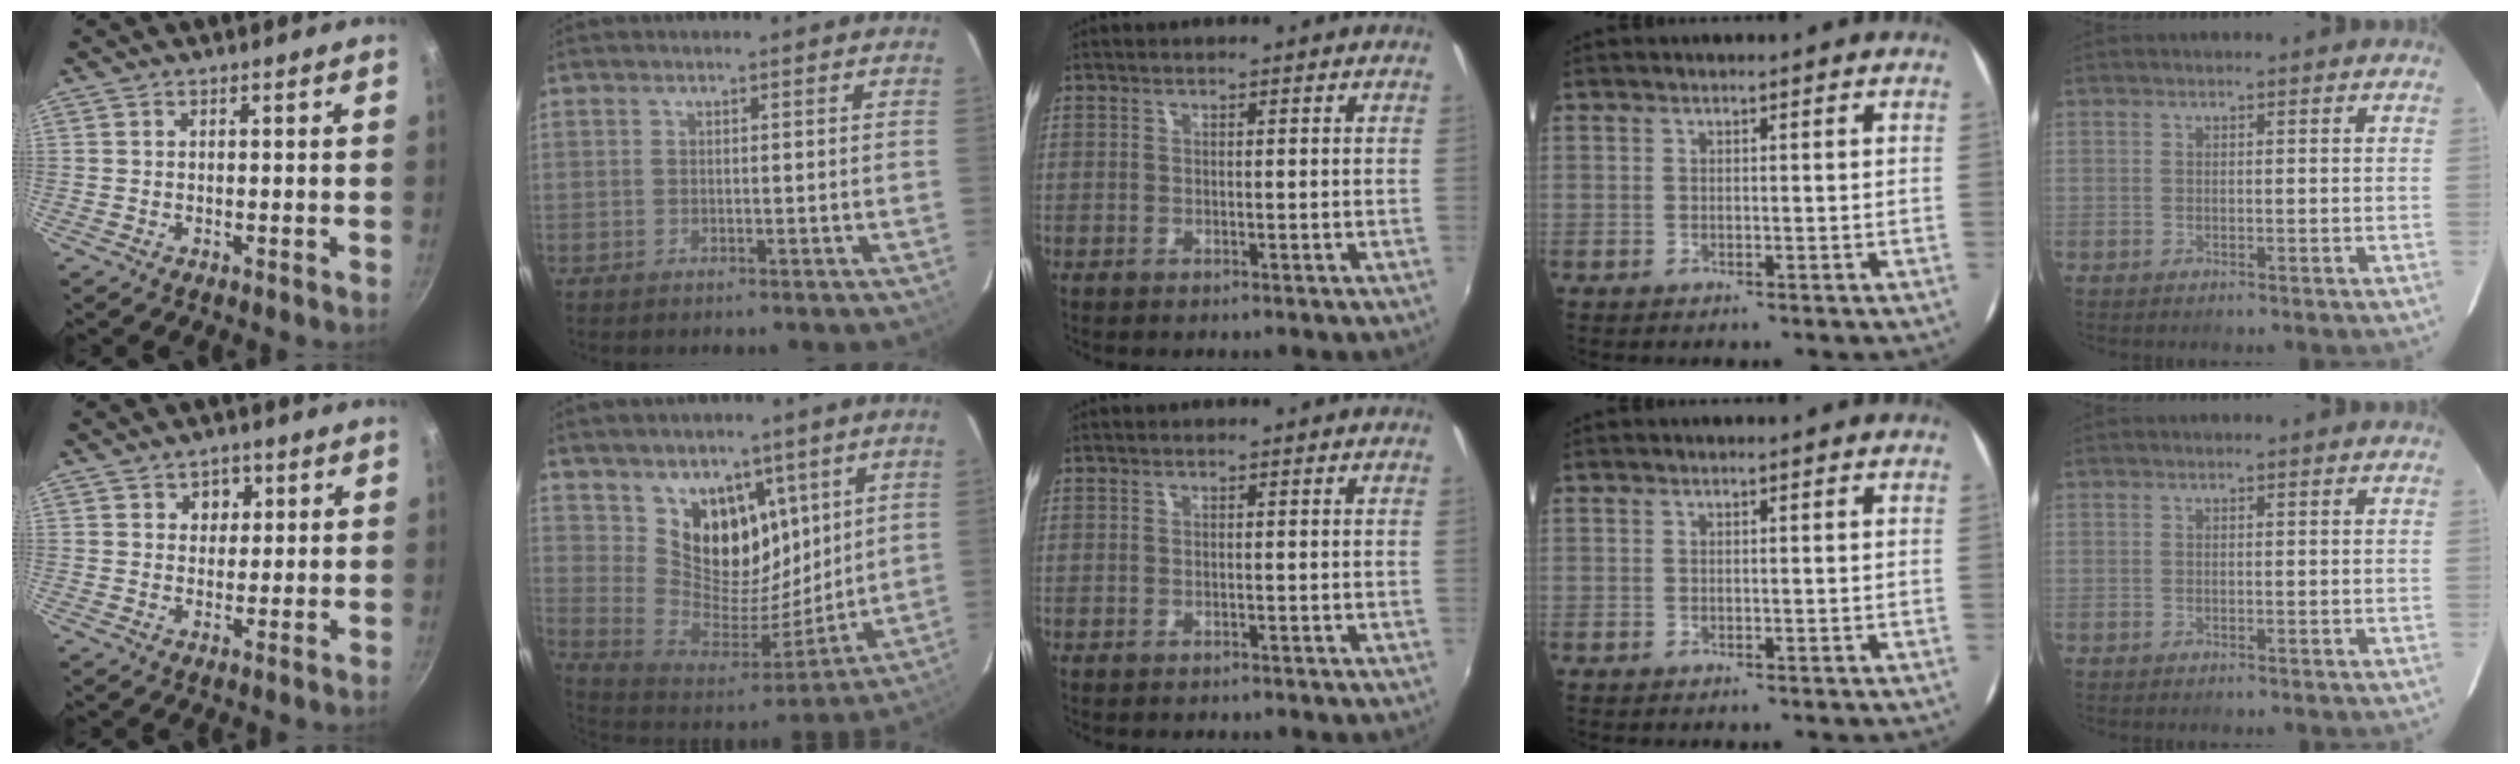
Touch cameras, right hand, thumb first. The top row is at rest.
{"thumb": {"total": 3.7, "force": [1.3, 3.1, 1.4], "torque": [0.008, -0.006, 0.017]}, "index": {"total": 14.8, "force": [8.1, 10.4, 6.6], "torque": [-0.123, -0.015, 0.160]}, "middle": {"total": 0.5, "force": [-0.5, 0.2, 0.0], "torque": [-0.001, -0.002, -0.008]}}